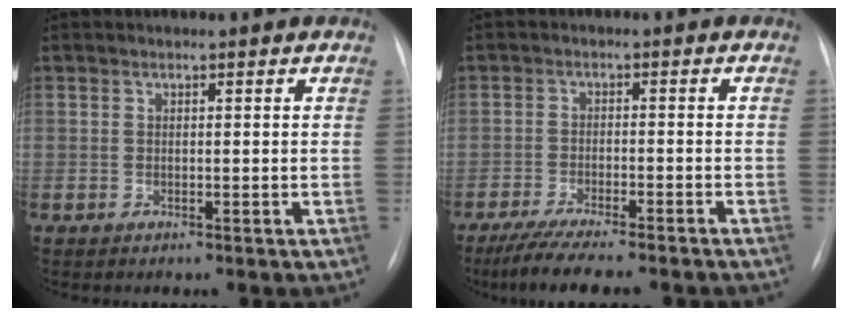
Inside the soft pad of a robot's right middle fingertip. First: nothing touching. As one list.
[{"total": 11.7, "force": [-10.0, 1.2, 6.1], "torque": [-0.088, -0.018, -0.148]}]